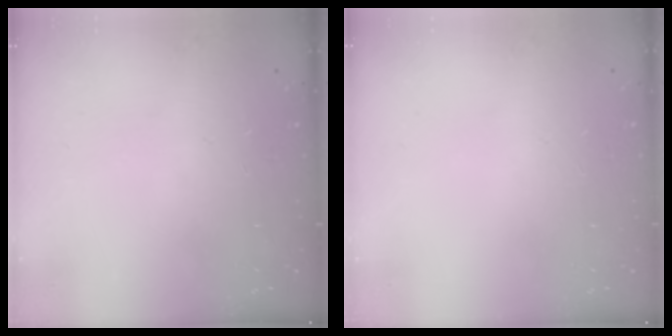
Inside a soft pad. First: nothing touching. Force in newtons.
{"total": 0.0}